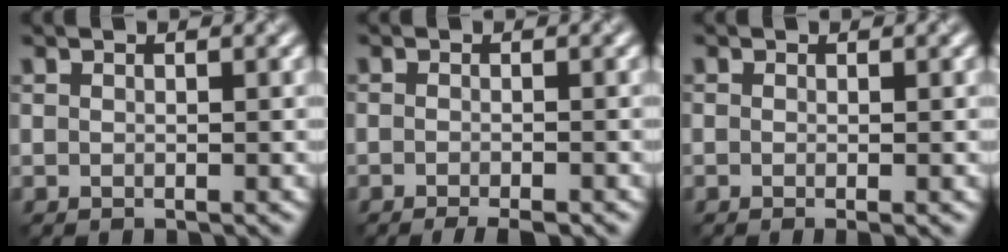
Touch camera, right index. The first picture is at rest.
{"total": 2.4, "force": [-1.7, 0.5, 1.7], "torque": [-0.015, 0.001, -0.017]}
{"total": 1.1, "force": [-0.4, 0.2, 1.0], "torque": [-0.009, 0.000, -0.006]}